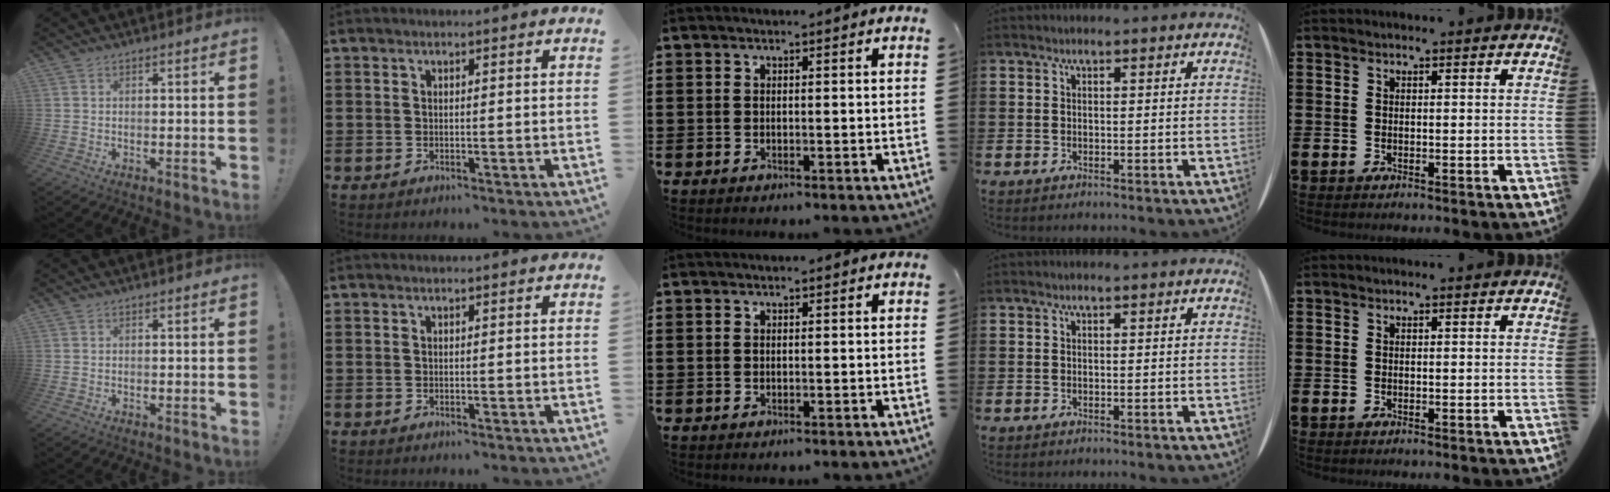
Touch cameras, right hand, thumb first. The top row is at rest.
{}